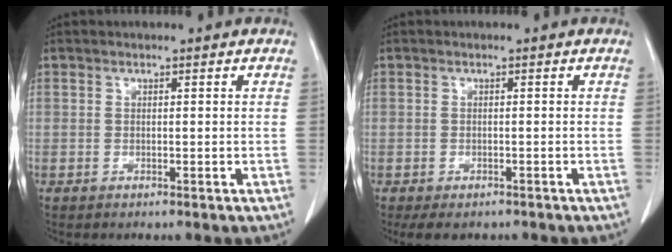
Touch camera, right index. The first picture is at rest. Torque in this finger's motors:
{"motor_torque": [0.09, -0.15, -0.16, -0.04]}